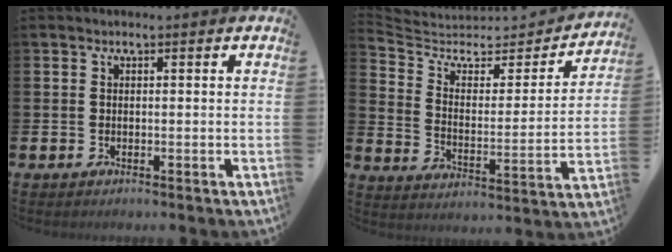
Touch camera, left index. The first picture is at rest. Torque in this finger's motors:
{"motor_torque": [-0.56, -0.55, -0.98, -0.21]}